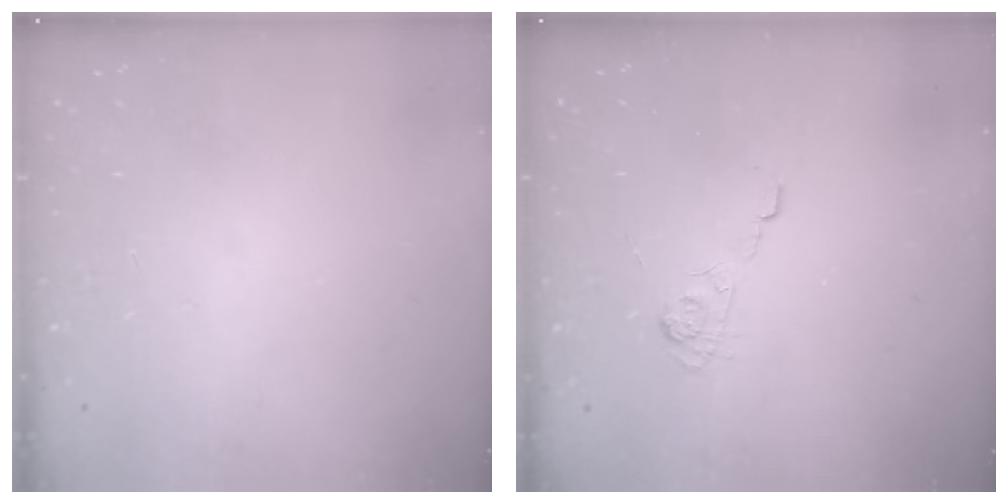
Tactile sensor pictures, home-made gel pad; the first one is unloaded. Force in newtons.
{"total": 4.2, "press": 3.8, "slide": 1.6}